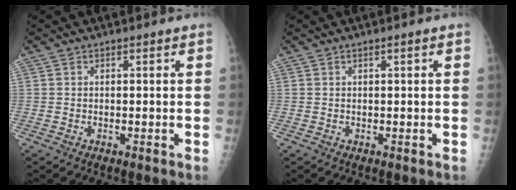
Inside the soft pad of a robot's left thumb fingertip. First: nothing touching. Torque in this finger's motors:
{"motor_torque": [-0.22, -0.08, -0.21, -0.12, 0.01]}